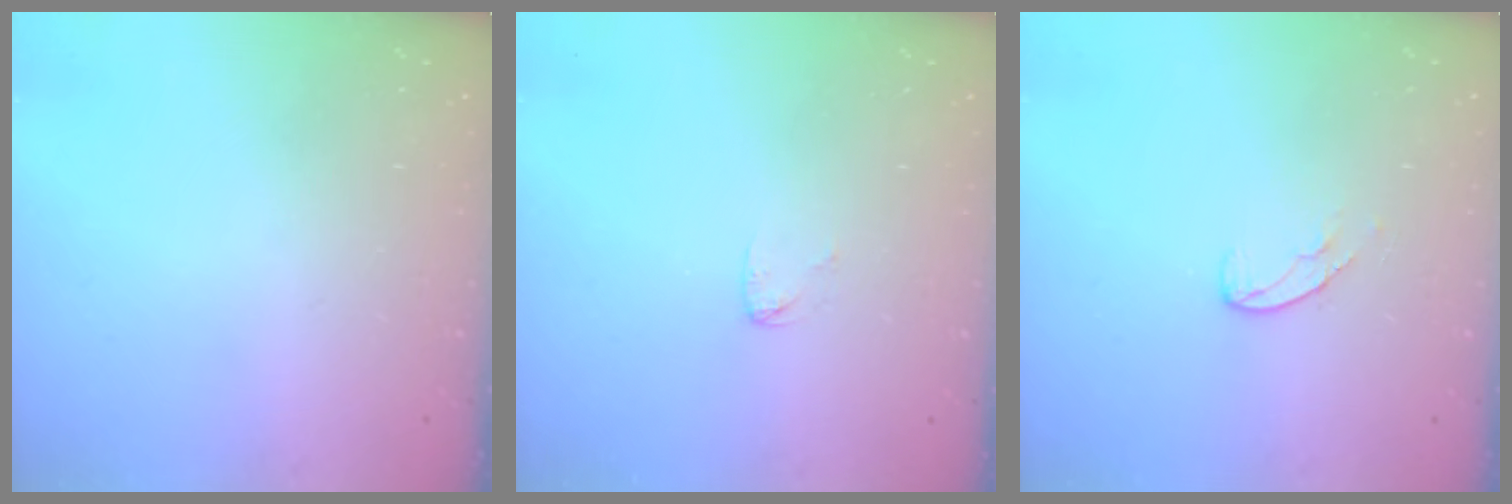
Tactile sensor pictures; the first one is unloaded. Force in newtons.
{"total": 3.5, "press": 3.5, "slide": 0.2}
{"total": 6.3, "press": 6.3, "slide": 0.4}